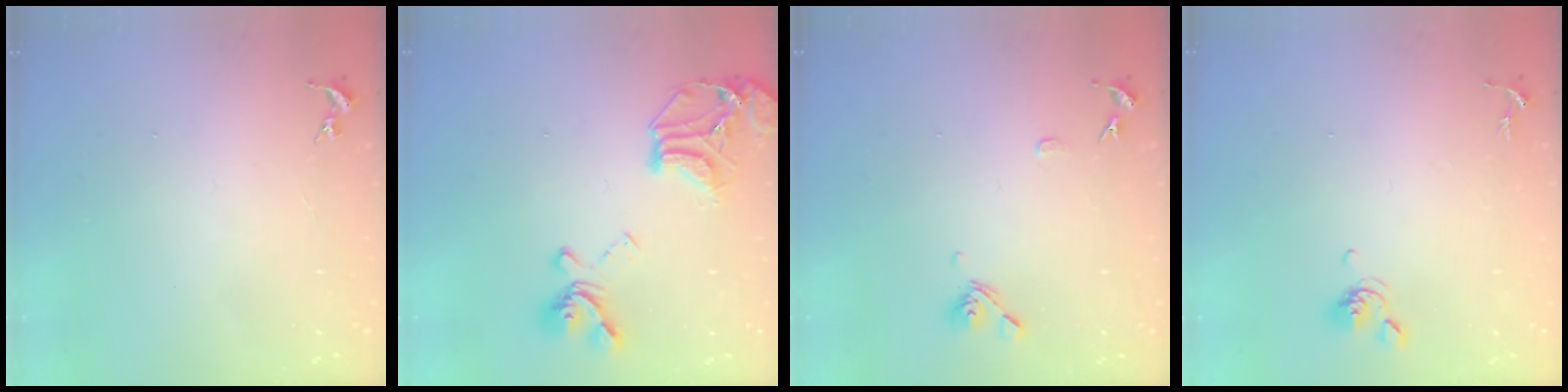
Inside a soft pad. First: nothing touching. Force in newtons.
{"total": 19.6, "press": 19.5, "slide": 2.1}
{"total": 8.6, "press": 8.4, "slide": 1.6}
{"total": 6.0, "press": 5.9, "slide": 1.2}